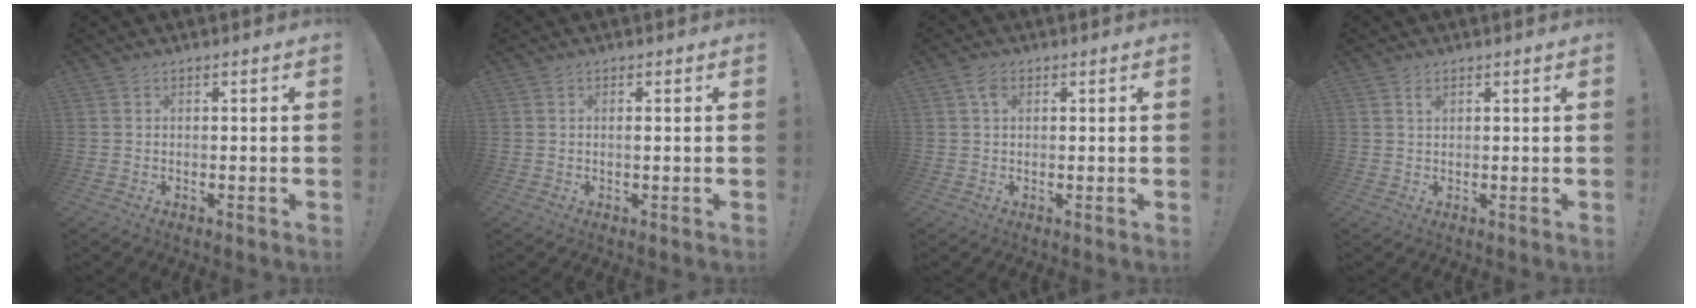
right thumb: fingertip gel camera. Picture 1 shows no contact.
{"total": 0.7, "force": [0.1, -0.1, 0.7], "torque": [-0.011, -0.003, 0.000]}
{"total": 2.7, "force": [1.1, 1.8, 1.8], "torque": [-0.036, 0.004, 0.020]}
{"total": 1.2, "force": [0.8, 0.6, 0.7], "torque": [-0.006, -0.005, 0.013]}